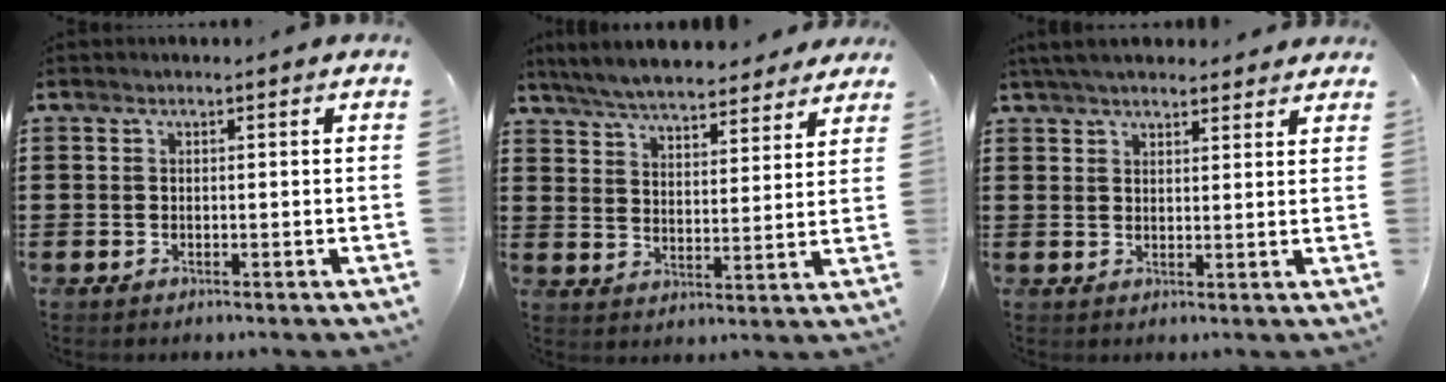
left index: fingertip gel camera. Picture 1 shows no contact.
{"total": 6.7, "force": [6.4, 0.7, 1.6], "torque": [-0.058, -0.028, 0.116]}
{"total": 4.2, "force": [3.8, 0.9, 1.4], "torque": [-0.037, -0.003, 0.073]}